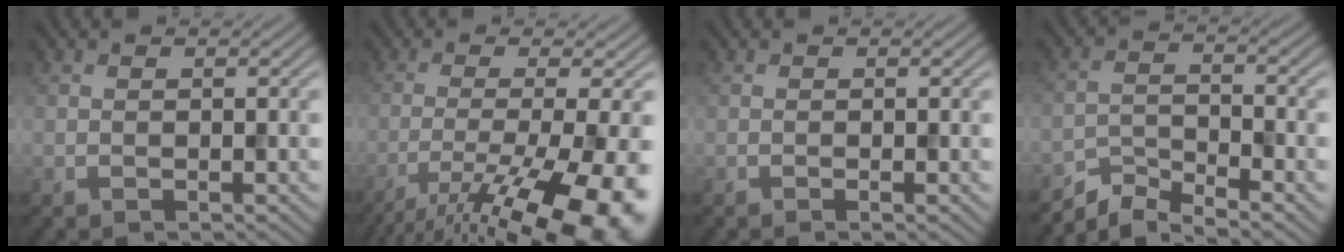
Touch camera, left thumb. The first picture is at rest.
{"total": 15.2, "force": [-8.9, 3.4, 11.8], "torque": [-0.182, -0.026, -0.129]}
{"total": 0.6, "force": [-0.2, 0.1, 0.6], "torque": [-0.009, -0.003, -0.005]}
{"total": 4.9, "force": [-4.5, 0.8, 1.9], "torque": [-0.040, -0.003, -0.091]}